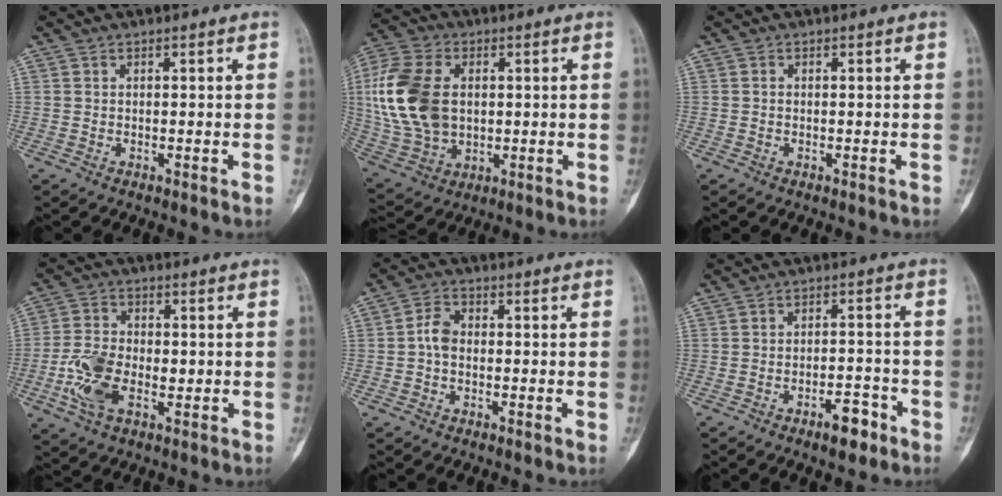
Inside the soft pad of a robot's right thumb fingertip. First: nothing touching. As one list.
[{"total": 18.3, "force": [2.0, 12.4, 13.3], "torque": [-0.273, 0.000, 0.044]}, {"total": 0.0}, {"total": 9.8, "force": [-1.9, 6.0, 7.5], "torque": [-0.153, 0.009, -0.038]}, {"total": 3.8, "force": [-0.5, 2.7, 2.7], "torque": [-0.045, 0.013, -0.018]}, {"total": 5.2, "force": [-3.2, 2.1, 3.5], "torque": [-0.045, 0.024, -0.046]}]